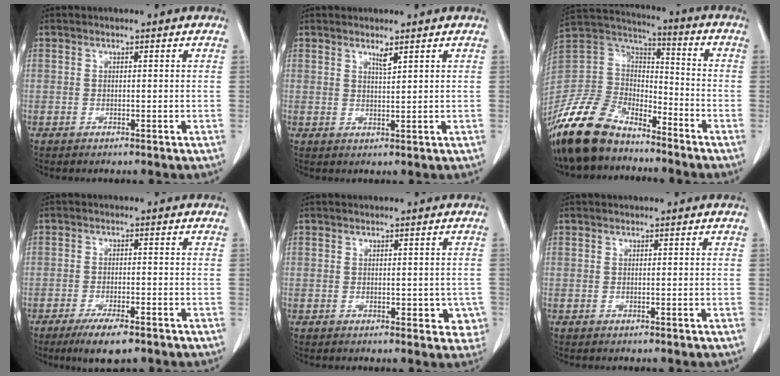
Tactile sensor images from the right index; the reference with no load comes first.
{"total": 1.5, "force": [1.2, 0.0, 1.0], "torque": [-0.019, -0.006, 0.022]}
{"total": 16.0, "force": [-12.9, 6.9, 6.6], "torque": [-0.149, 0.015, -0.250]}
{"total": 5.8, "force": [-4.0, 1.2, 4.0], "torque": [-0.070, -0.010, -0.061]}
{"total": 4.0, "force": [-0.7, 2.6, 3.0], "torque": [-0.008, 0.005, -0.003]}
{"total": 0.0}